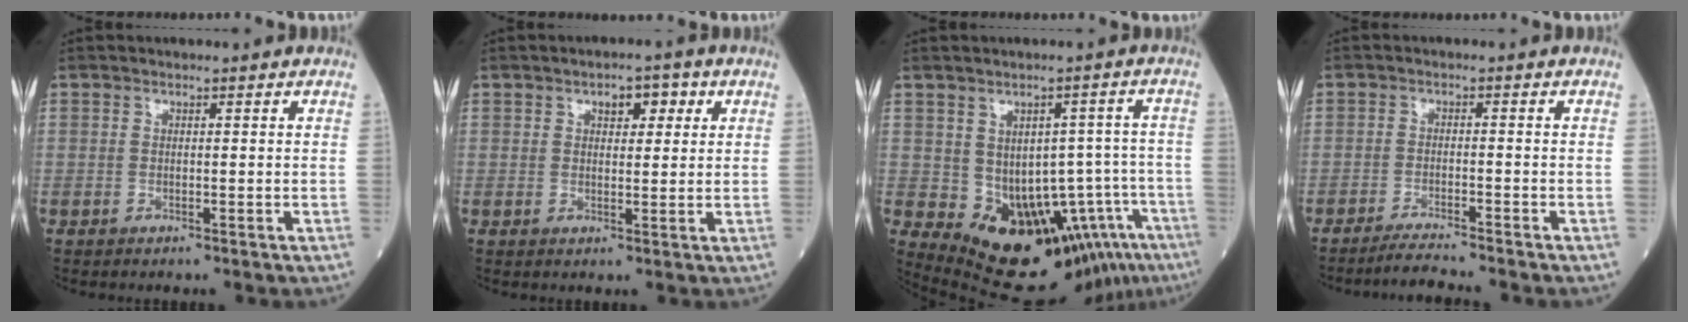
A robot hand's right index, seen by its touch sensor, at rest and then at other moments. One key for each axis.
{"total": 3.8, "fx": 1.7, "fy": 1.9, "fz": 2.8, "tx": -0.036, "ty": 0.012, "tz": 0.023}
{"total": 13.1, "fx": -6.3, "fy": 5.6, "fz": 10.0, "tx": -0.124, "ty": 0.019, "tz": -0.075}
{"total": 4.1, "fx": -3.8, "fy": -1.0, "fz": 1.1, "tx": -0.023, "ty": -0.018, "tz": -0.065}